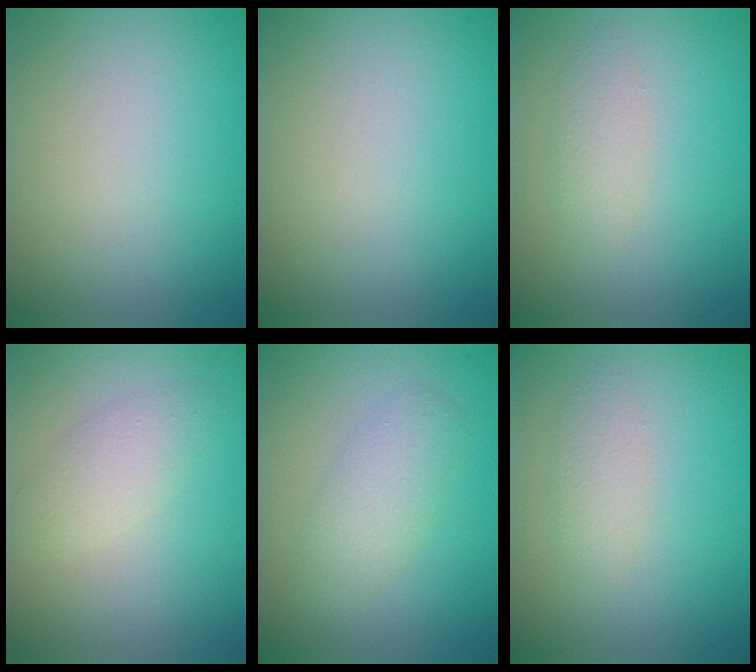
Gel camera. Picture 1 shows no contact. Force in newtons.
{"total": 0.0}
{"total": 1.6, "press": 1.6, "slide": 0.1}
{"total": 2.3, "press": 2.3, "slide": 0.2}
{"total": 2.9, "press": 2.9, "slide": 0.0}
{"total": 1.6, "press": 1.6, "slide": 0.1}